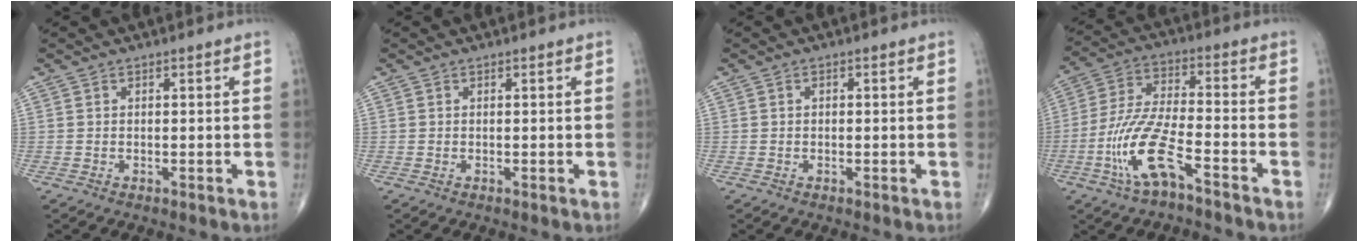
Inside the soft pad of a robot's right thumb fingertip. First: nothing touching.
{"total": 0.0}
{"total": 0.6, "force": [0.0, 0.4, 0.4], "torque": [-0.005, 0.002, -0.001]}
{"total": 12.5, "force": [-6.3, 3.7, 10.2], "torque": [-0.225, 0.038, -0.118]}